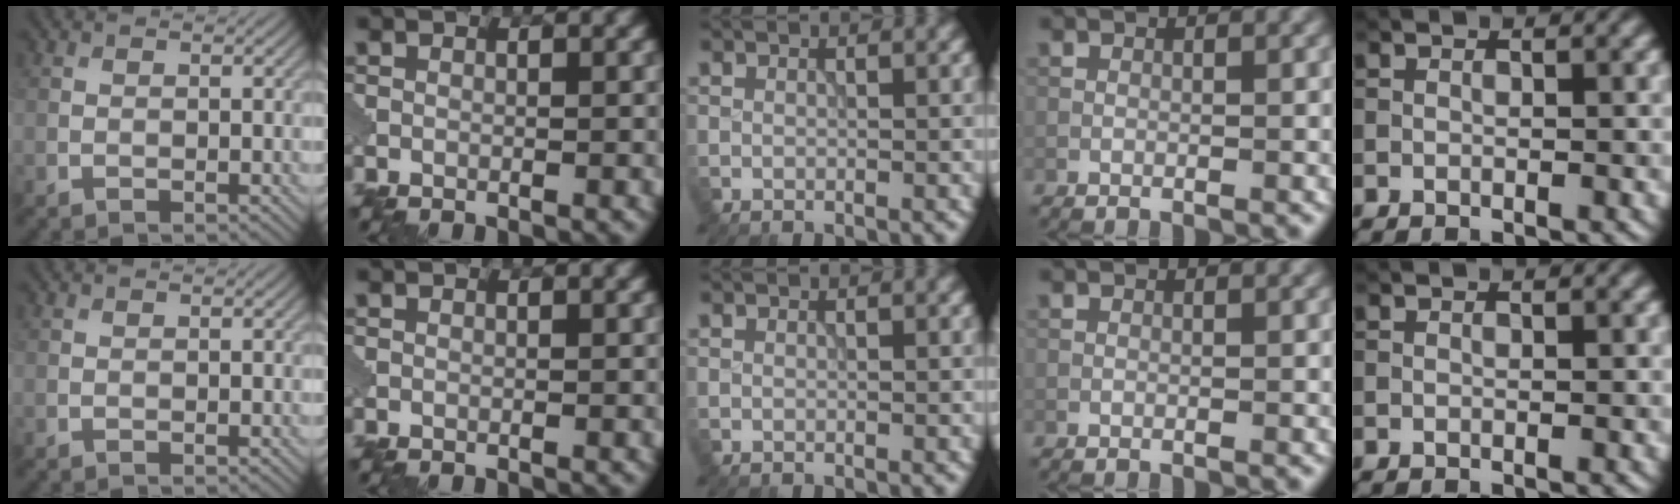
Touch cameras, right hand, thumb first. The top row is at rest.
{}